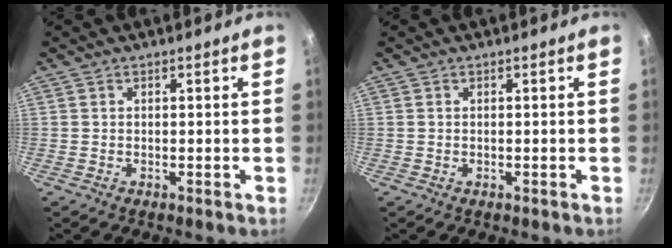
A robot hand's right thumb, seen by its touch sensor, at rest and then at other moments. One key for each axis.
{"total": 0.0}